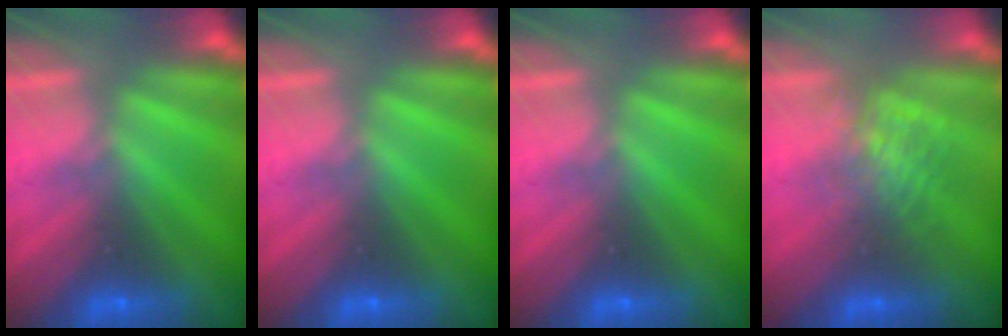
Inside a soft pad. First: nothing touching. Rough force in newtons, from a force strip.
{"total": 0.0}
{"total": 0.0}
{"total": 4.1}